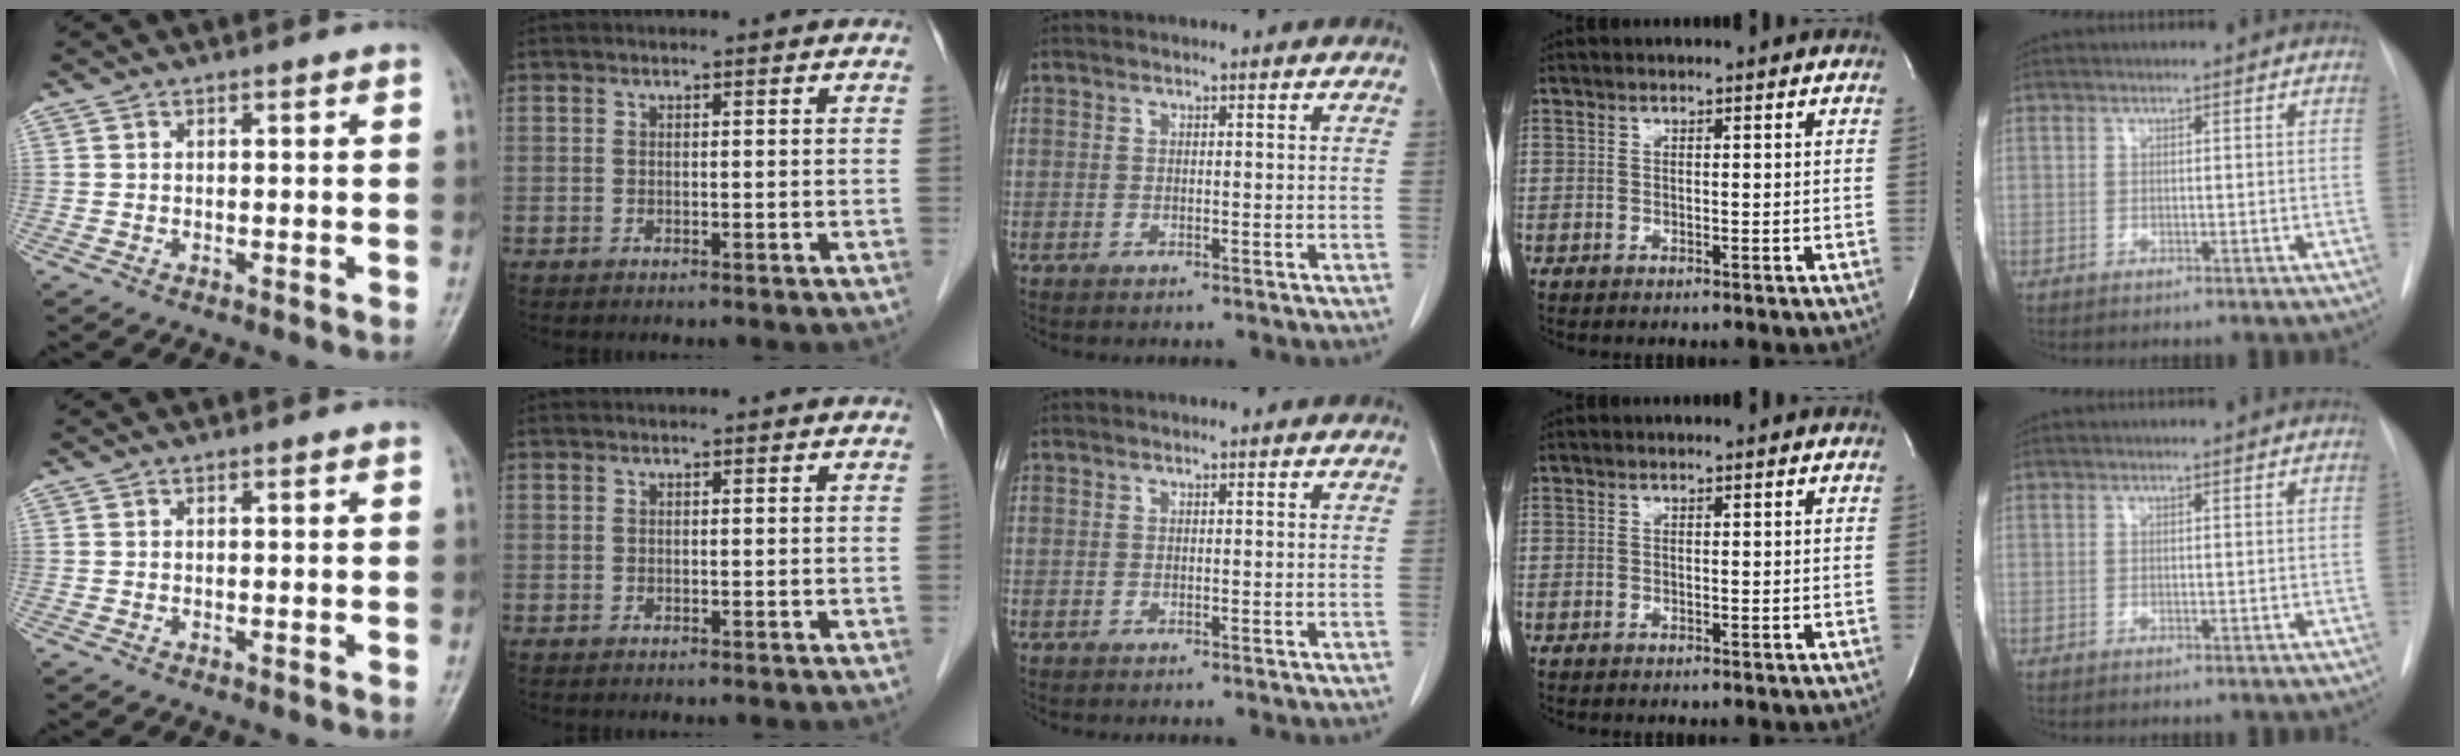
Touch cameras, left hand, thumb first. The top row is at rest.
{}